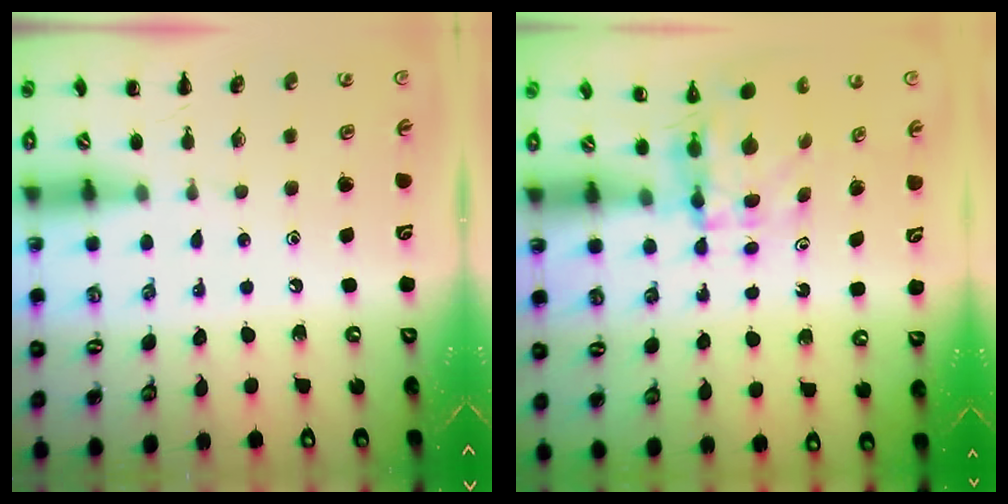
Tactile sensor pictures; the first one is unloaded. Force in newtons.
{"total": 3.9, "press": 3.9, "slide": 0.3}